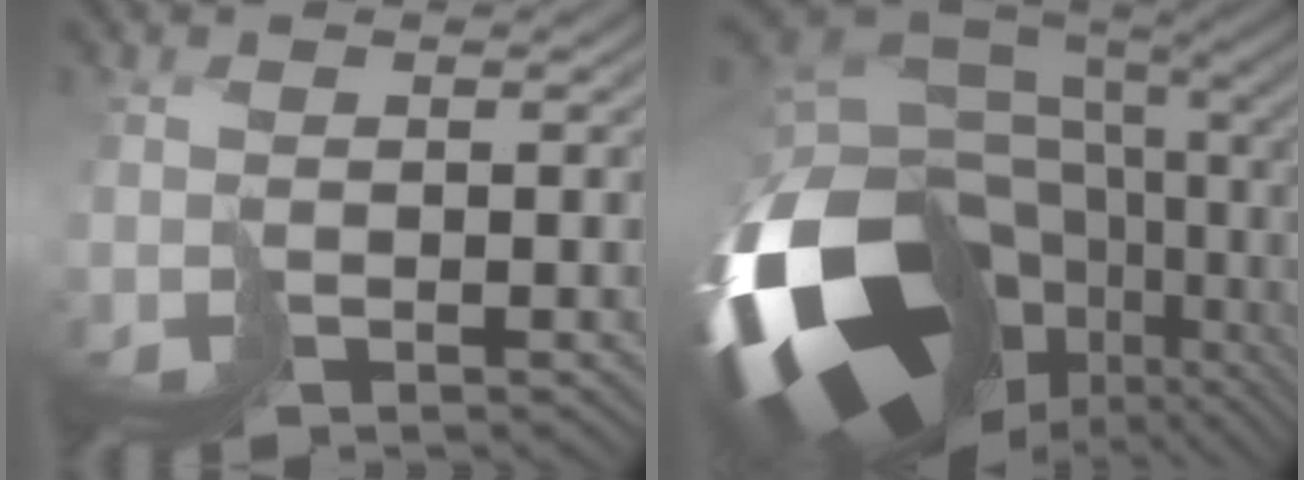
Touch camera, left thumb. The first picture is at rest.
{"total": 21.2, "force": [-7.0, 14.6, 13.8], "torque": [-0.326, -0.048, -0.056]}